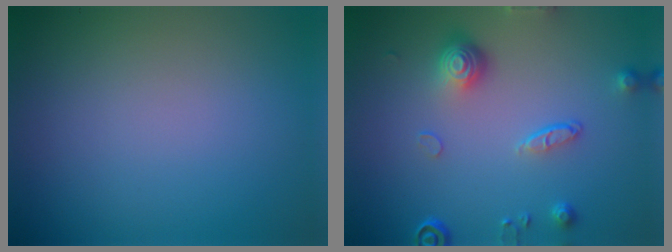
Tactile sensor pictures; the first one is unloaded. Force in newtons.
{"total": 4.3, "press": 3.2, "slide": 2.8}